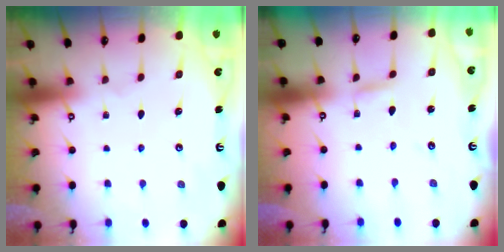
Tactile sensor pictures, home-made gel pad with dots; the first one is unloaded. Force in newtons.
{"total": 2.6, "press": 2.6, "slide": 0.1}